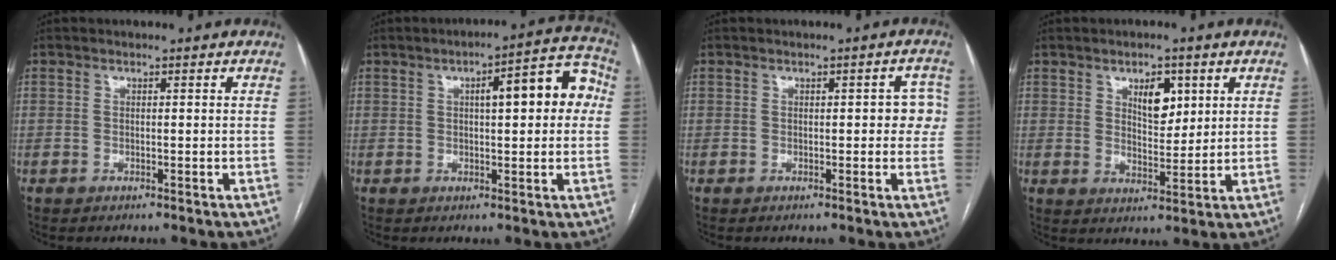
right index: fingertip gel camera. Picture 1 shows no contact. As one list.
[{"total": 9.9, "force": [1.7, 2.7, 9.4], "torque": [-0.119, 0.035, 0.019]}, {"total": 3.3, "force": [0.2, 1.7, 2.8], "torque": [-0.018, 0.022, 0.001]}, {"total": 5.7, "force": [2.6, 2.7, 4.3], "torque": [-0.068, 0.000, 0.047]}]